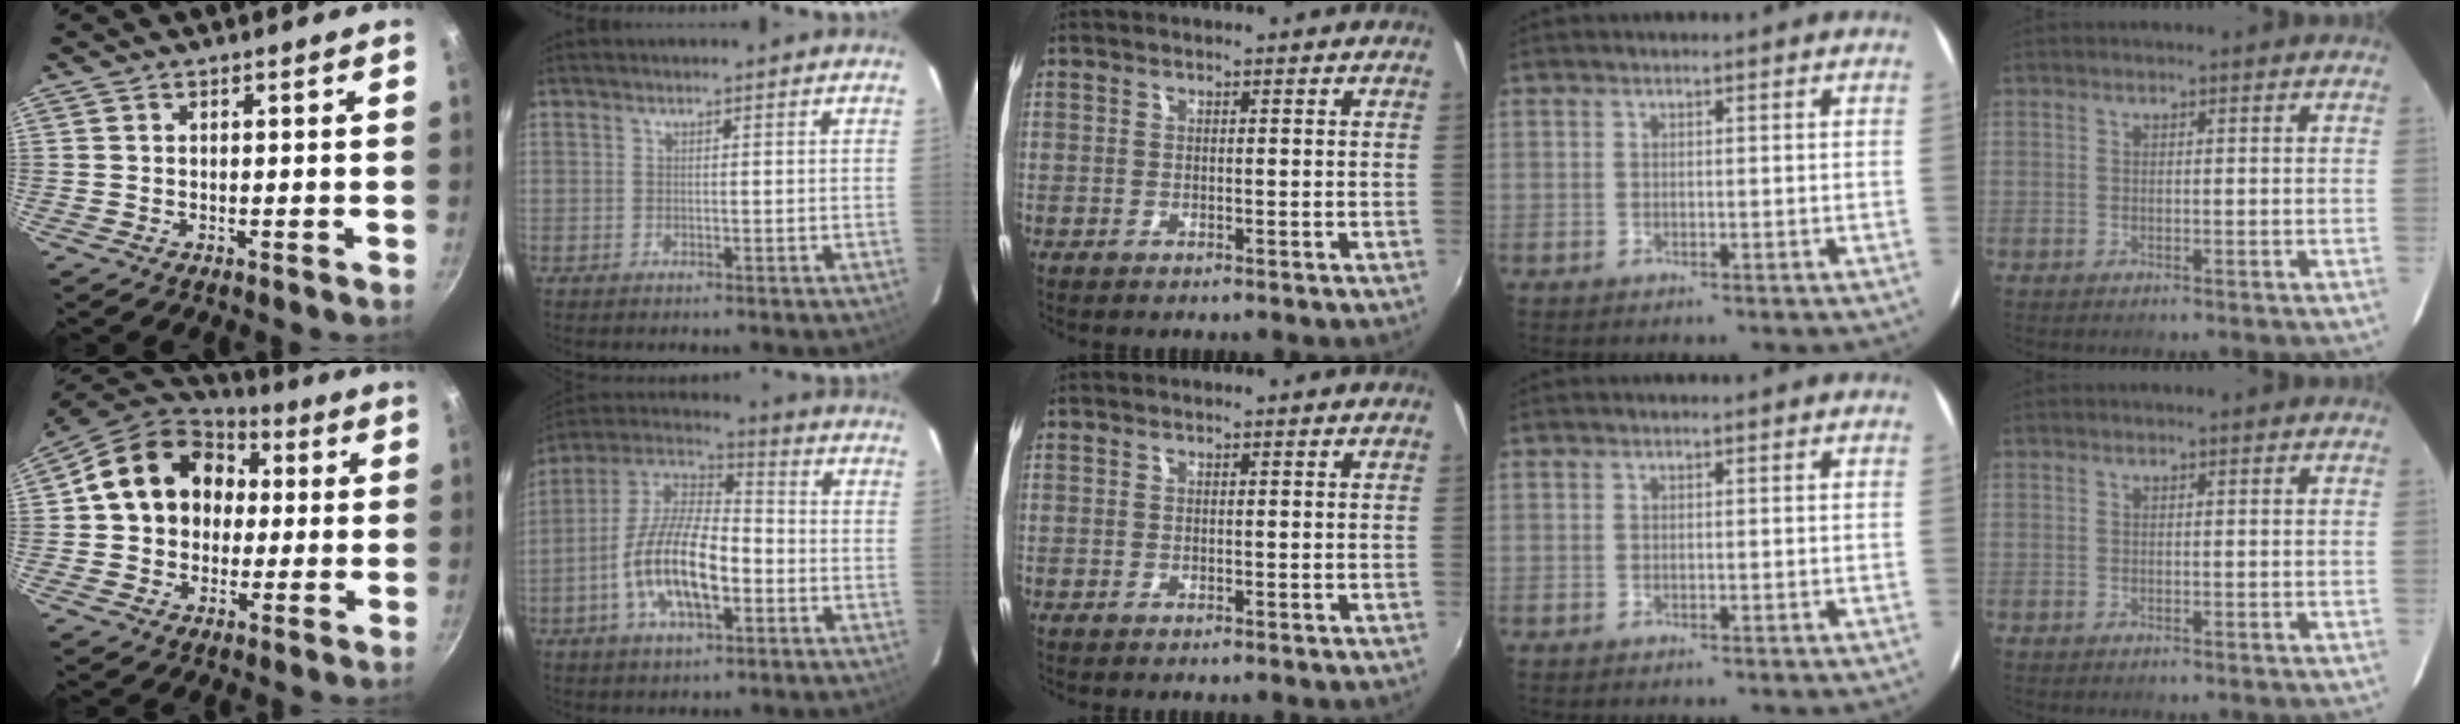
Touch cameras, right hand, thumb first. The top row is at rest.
{"thumb": {"total": 17.7, "force": [2.4, 14.4, 9.9], "torque": [-0.142, 0.036, 0.029]}, "index": {"total": 15.6, "force": [-4.7, 6.4, 13.4], "torque": [-0.268, 0.002, -0.090]}}